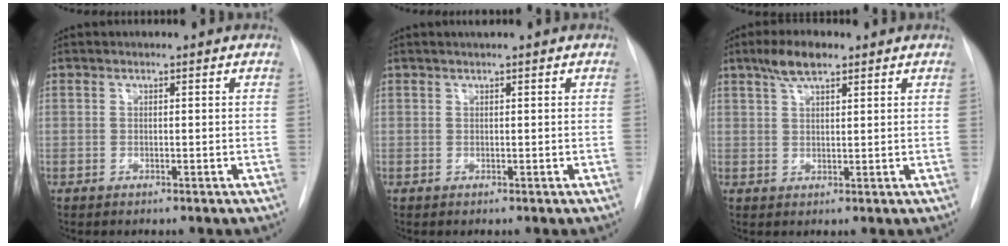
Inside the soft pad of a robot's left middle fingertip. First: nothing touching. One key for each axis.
{"total": 0.7, "fx": 0.5, "fy": -0.1, "fz": 0.4, "tx": -0.008, "ty": 0.002, "tz": 0.012}
{"total": 4.6, "fx": 3.2, "fy": 1.3, "fz": 3.1, "tx": -0.064, "ty": 0.011, "tz": 0.059}